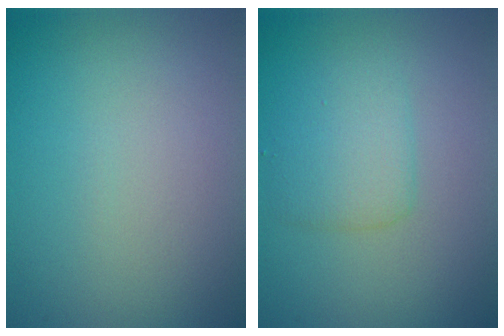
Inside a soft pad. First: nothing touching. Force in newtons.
{"total": 2.7, "press": 2.7, "slide": 0.1}